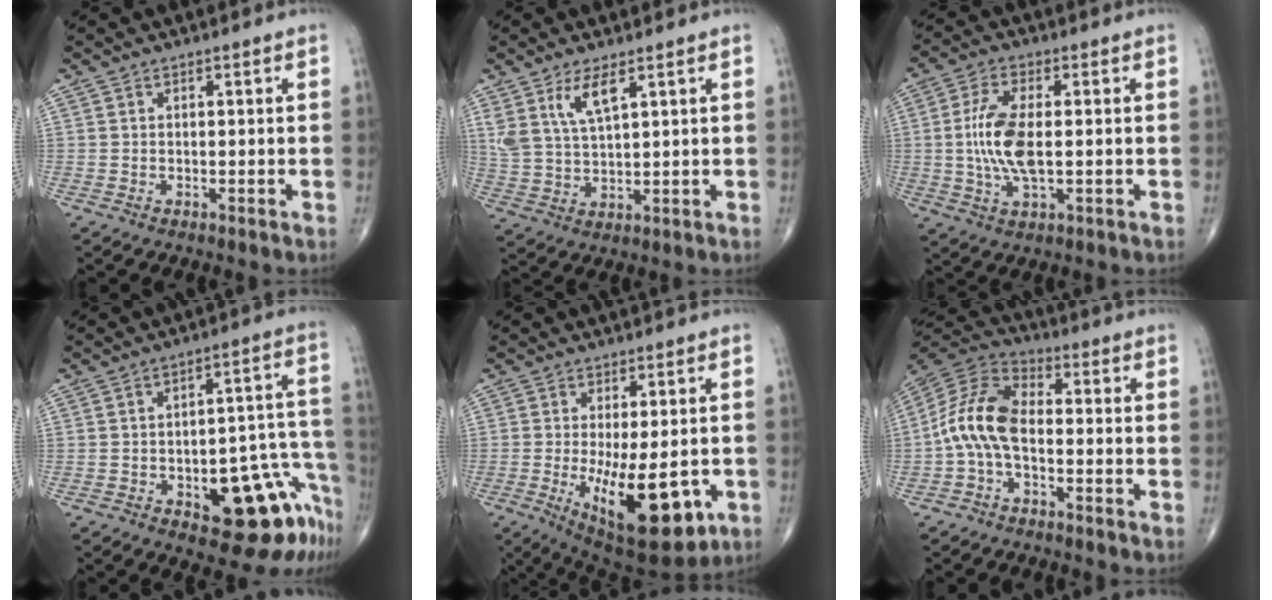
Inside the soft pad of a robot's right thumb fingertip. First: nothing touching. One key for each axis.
{"total": 7.2, "fx": 4.0, "fy": 2.4, "fz": 5.5, "tx": -0.112, "ty": -0.017, "tz": 0.089}
{"total": 10.1, "fx": -0.1, "fy": 4.1, "fz": 9.2, "tx": -0.202, "ty": -0.003, "tz": 0.000}
{"total": 15.7, "fx": -7.6, "fy": 6.4, "fz": 12.1, "tx": -0.080, "ty": 0.078, "tz": -0.085}
{"total": 15.7, "fx": -4.0, "fy": 6.0, "fz": 14.0, "tx": -0.213, "ty": -0.025, "tz": -0.040}
{"total": 11.1, "fx": -1.8, "fy": 6.0, "fz": 9.2, "tx": -0.184, "ty": 0.036, "tz": -0.048}